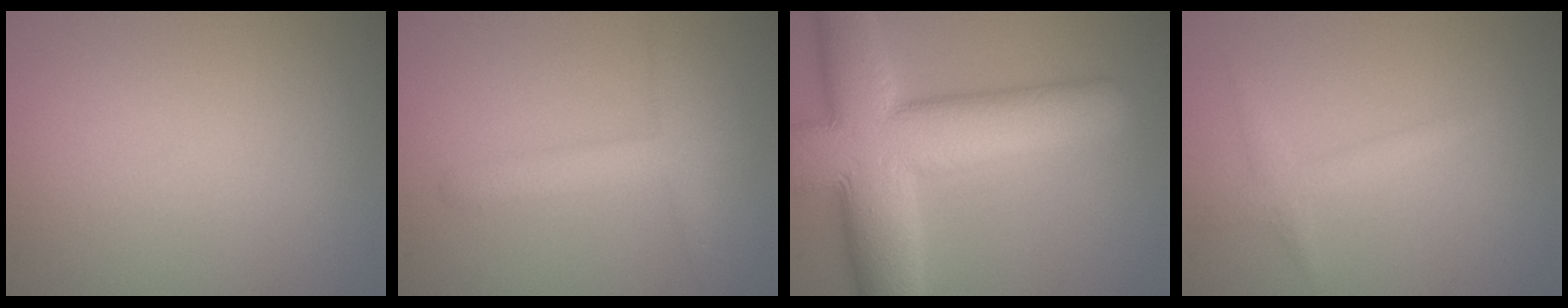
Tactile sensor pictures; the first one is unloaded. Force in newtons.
{"total": 2.8, "press": 2.8, "slide": 0.2}
{"total": 13.8, "press": 13.7, "slide": 0.5}
{"total": 1.5, "press": 1.5, "slide": 0.1}